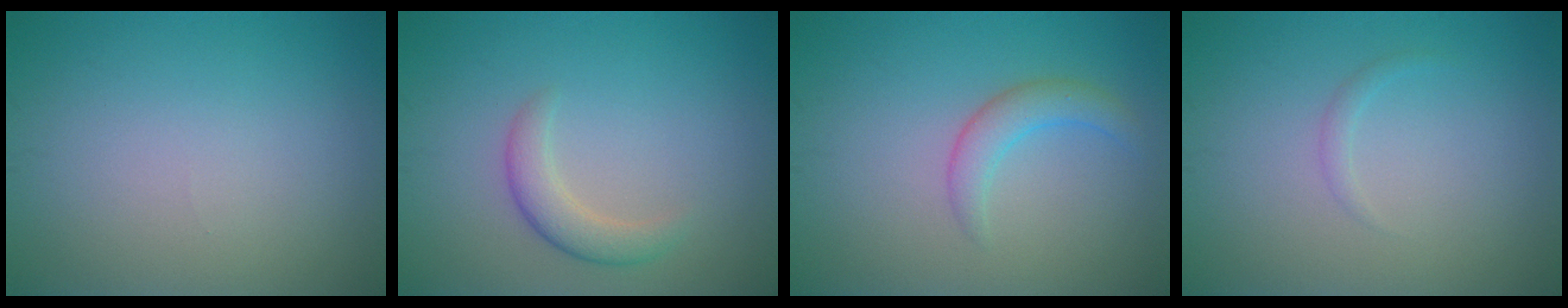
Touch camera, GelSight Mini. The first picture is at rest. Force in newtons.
{"total": 2.5, "press": 2.5, "slide": 0.2}
{"total": 2.4, "press": 2.4, "slide": 0.0}
{"total": 0.7, "press": 0.7, "slide": 0.1}